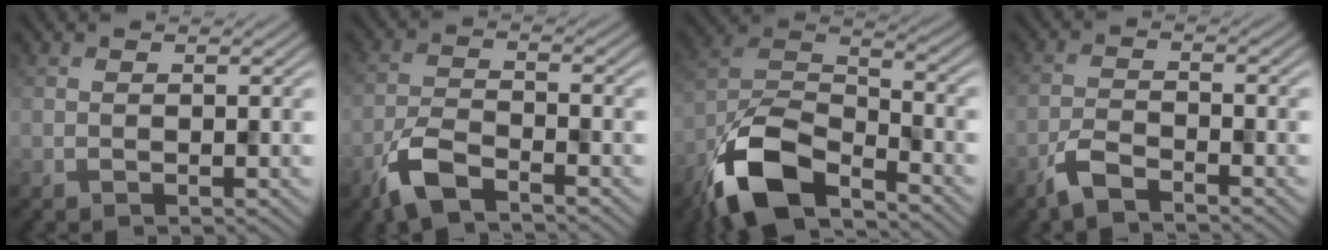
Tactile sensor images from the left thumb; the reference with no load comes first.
{"total": 5.8, "force": [-4.0, 1.9, 3.7], "torque": [-0.082, -0.006, -0.091]}
{"total": 12.2, "force": [-8.2, 4.9, 7.6], "torque": [-0.153, -0.008, -0.178]}
{"total": 3.7, "force": [-2.9, 0.9, 2.2], "torque": [-0.050, -0.003, -0.070]}